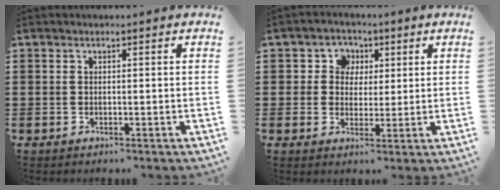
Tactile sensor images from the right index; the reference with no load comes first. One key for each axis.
{"total": 4.1, "fx": 1.0, "fy": 4.0, "fz": 0.6, "tx": -0.029, "ty": 0.010, "tz": 0.012}